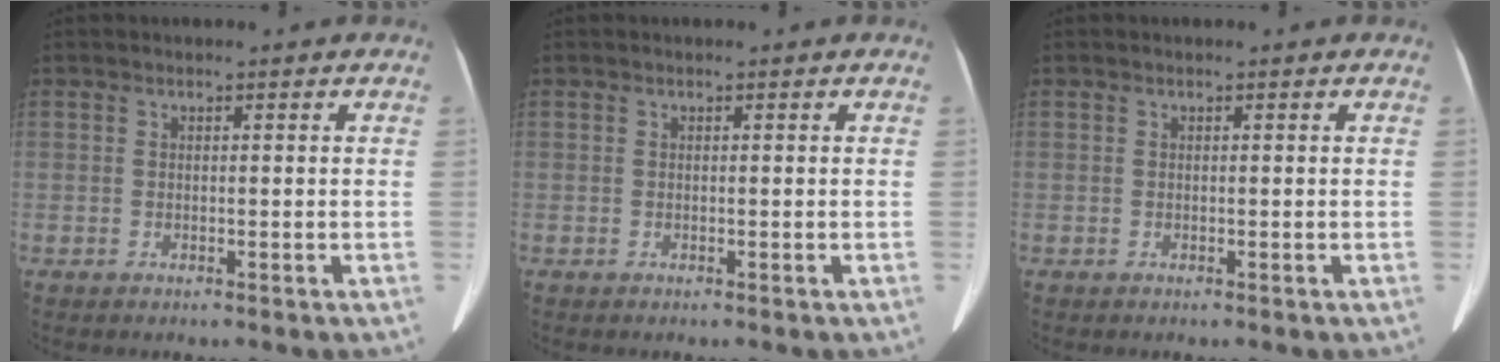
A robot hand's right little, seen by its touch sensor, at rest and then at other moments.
{"total": 0.0}
{"total": 0.0}